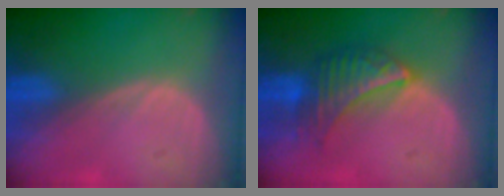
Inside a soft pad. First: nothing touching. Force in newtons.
{"total": 6.4, "press": 6.3, "slide": 1.1}